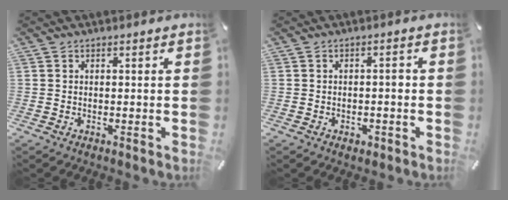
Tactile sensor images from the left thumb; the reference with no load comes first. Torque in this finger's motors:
{"motor_torque": [0.46, 0.82, 0.19, -0.21, 0.00]}